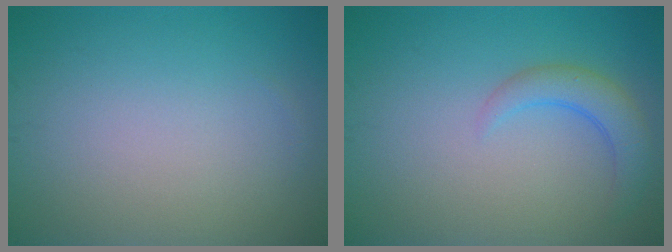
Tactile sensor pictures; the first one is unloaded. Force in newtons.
{"total": 2.8, "press": 2.8, "slide": 0.4}